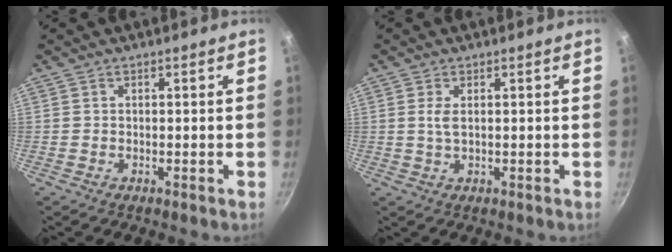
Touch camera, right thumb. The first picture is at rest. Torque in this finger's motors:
{"motor_torque": [-0.28, -0.27, 0.03, 0.52, -0.02]}